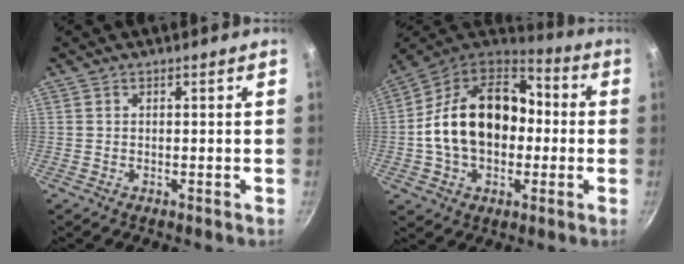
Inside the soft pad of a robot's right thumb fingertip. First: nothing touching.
{"total": 21.7, "force": [-0.4, 15.3, 15.4], "torque": [-0.240, 0.050, -0.013]}